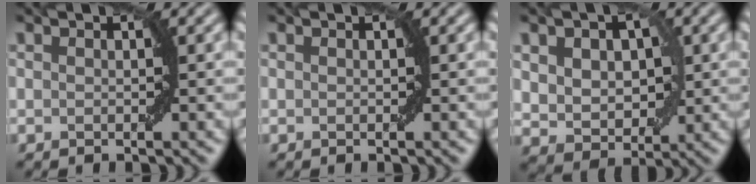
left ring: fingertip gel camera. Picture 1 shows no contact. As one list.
[{"total": 0.0}, {"total": 5.8, "force": [1.1, 4.0, 4.1], "torque": [-0.058, 0.007, 0.017]}]